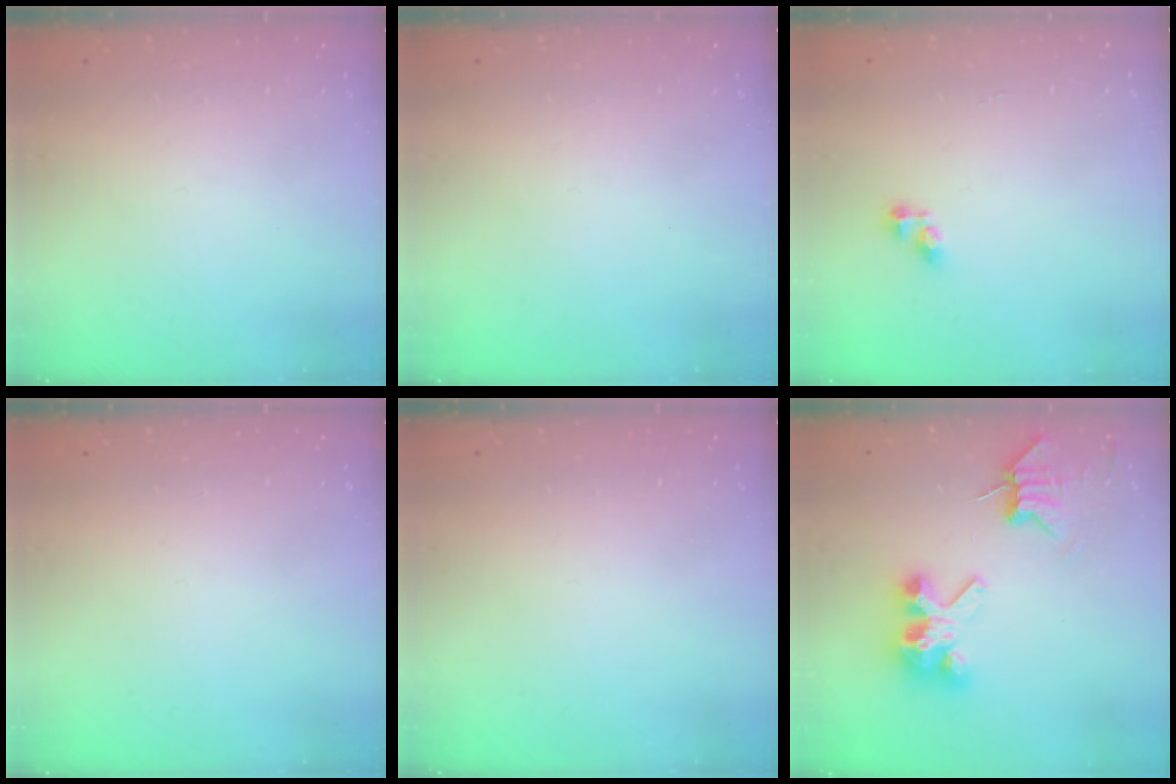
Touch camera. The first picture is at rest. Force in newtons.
{"total": 0.0}
{"total": 3.3, "press": 3.2, "slide": 0.5}
{"total": 0.0}
{"total": 0.0}
{"total": 7.2, "press": 7.2, "slide": 0.6}